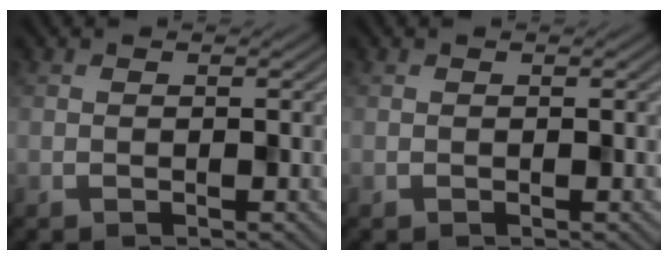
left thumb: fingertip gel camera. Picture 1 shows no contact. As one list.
[{"total": 0.0}]